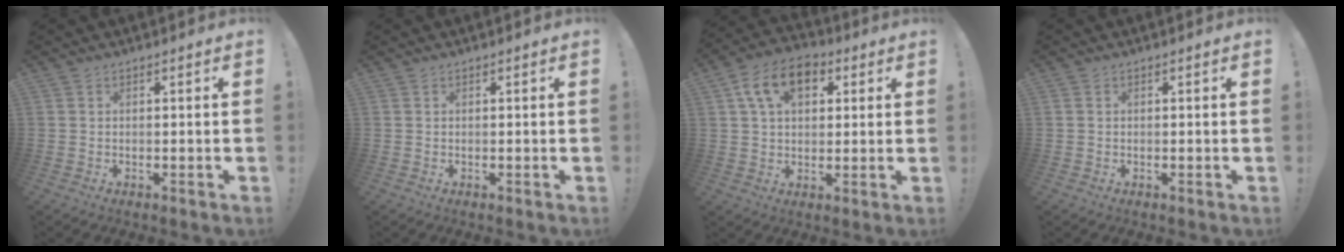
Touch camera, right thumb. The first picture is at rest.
{"total": 0.0}
{"total": 12.4, "force": [4.6, 8.2, 8.1], "torque": [-0.132, 0.005, 0.088]}
{"total": 0.0}